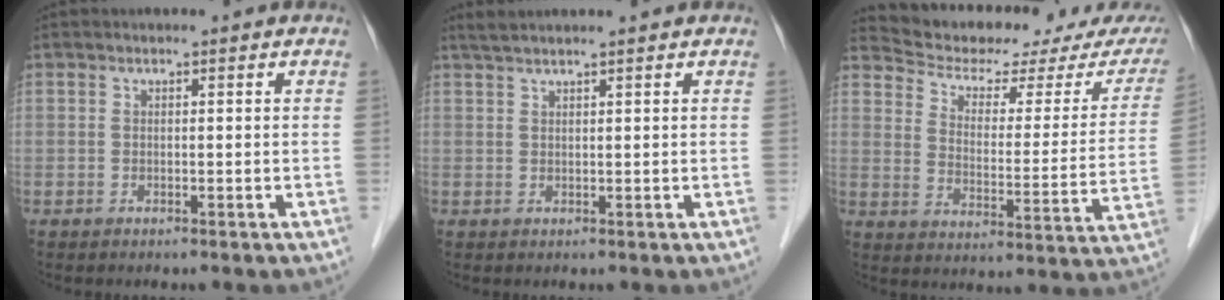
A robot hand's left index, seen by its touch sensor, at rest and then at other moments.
{"total": 4.1, "force": [3.5, -0.5, 2.0], "torque": [-0.027, 0.031, 0.061]}
{"total": 18.3, "force": [16.9, 3.0, 6.3], "torque": [-0.084, -0.027, 0.221]}